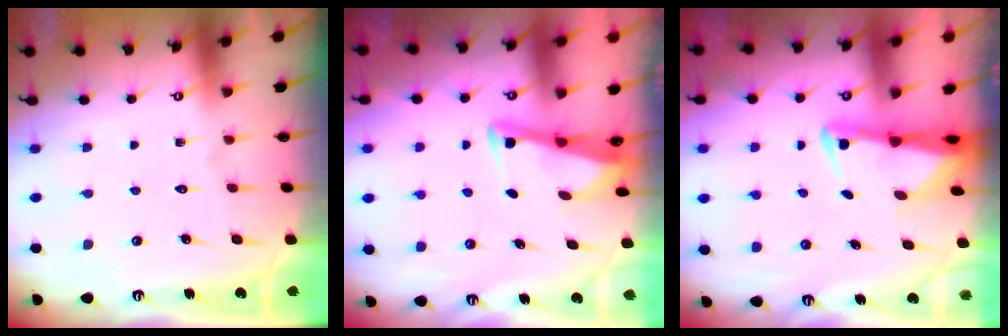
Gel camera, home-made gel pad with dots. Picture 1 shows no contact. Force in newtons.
{"total": 3.1, "press": 3.0, "slide": 0.3}
{"total": 3.3, "press": 3.2, "slide": 0.7}